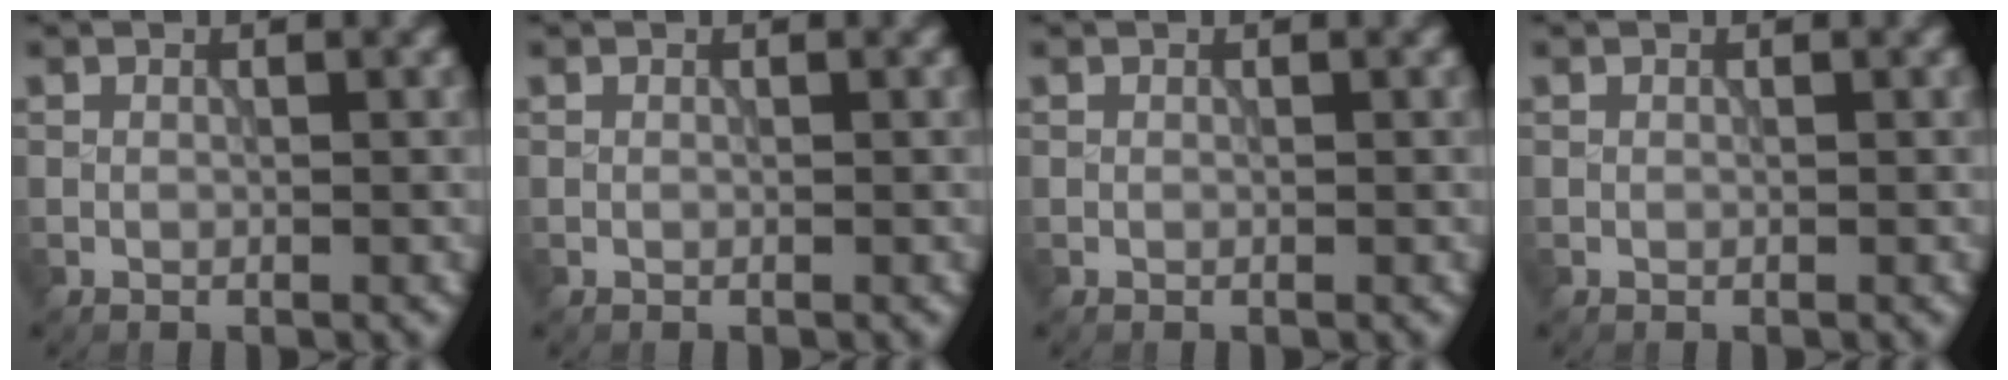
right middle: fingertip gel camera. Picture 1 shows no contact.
{"total": 0.0}
{"total": 0.0}
{"total": 0.0}